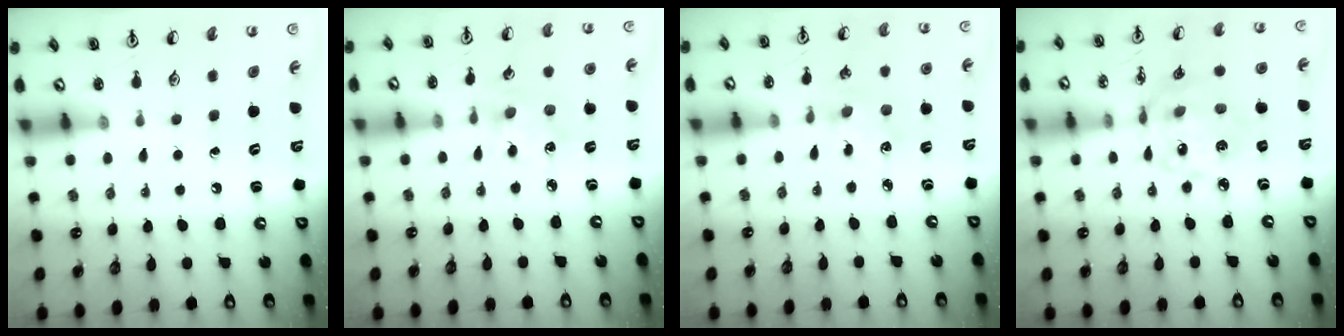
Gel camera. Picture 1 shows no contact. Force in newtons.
{"total": 2.5, "press": 2.5, "slide": 0.4}
{"total": 2.6, "press": 2.5, "slide": 0.5}
{"total": 12.9, "press": 12.4, "slide": 3.4}